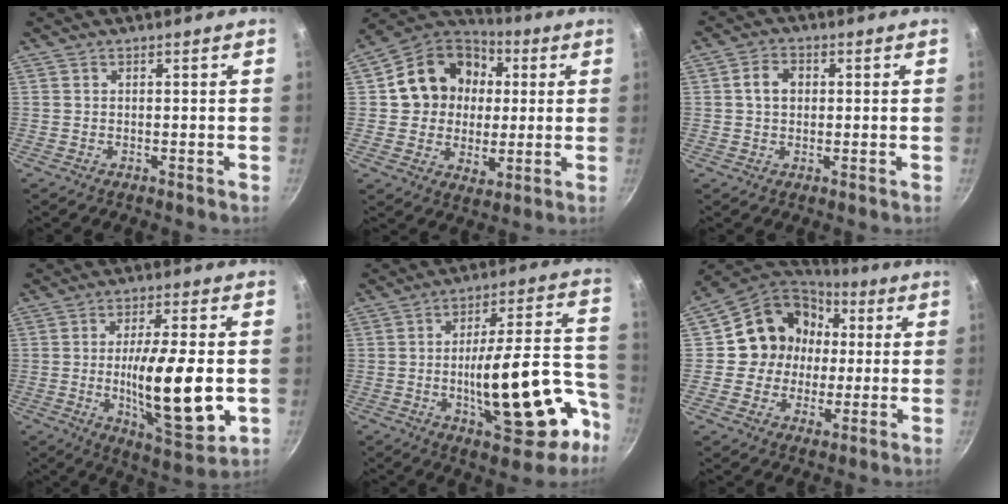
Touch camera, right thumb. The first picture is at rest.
{"total": 17.8, "force": [3.3, 14.9, 9.1], "torque": [-0.126, 0.013, 0.049]}
{"total": 4.4, "force": [0.6, 3.4, 2.7], "torque": [-0.032, 0.010, 0.004]}
{"total": 18.2, "force": [-2.1, 5.2, 17.3], "torque": [-0.276, -0.008, -0.027]}
{"total": 22.3, "force": [-7.3, 8.5, 19.3], "torque": [-0.248, 0.051, -0.094]}
{"total": 16.3, "force": [2.0, 14.4, 7.2], "torque": [-0.098, 0.021, 0.023]}